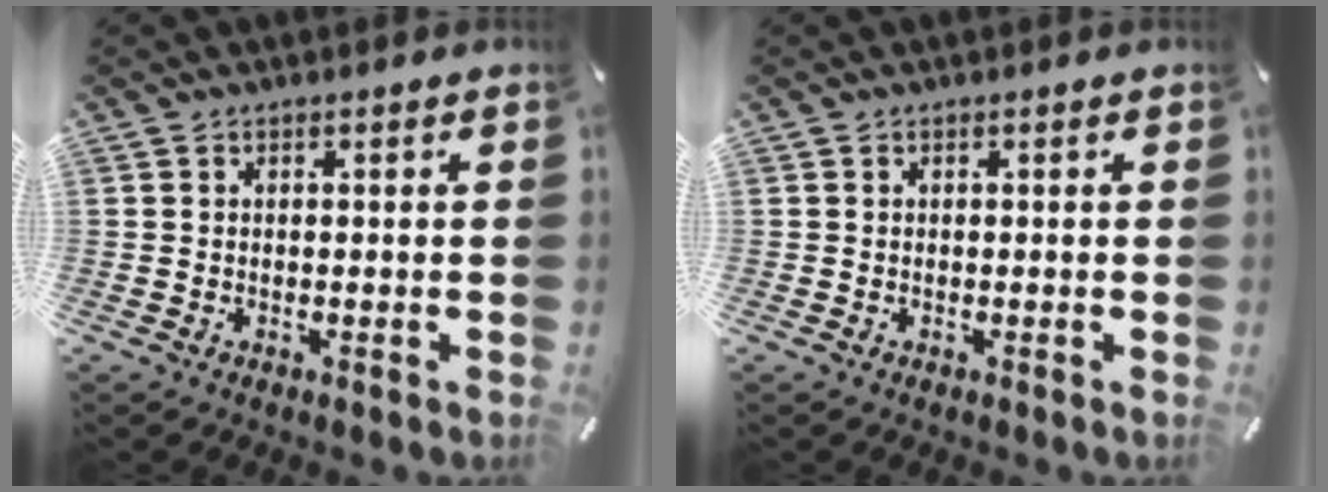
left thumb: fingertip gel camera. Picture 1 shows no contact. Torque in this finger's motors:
{"motor_torque": [0.00, 0.00, -0.01, 0.00, 0.01]}